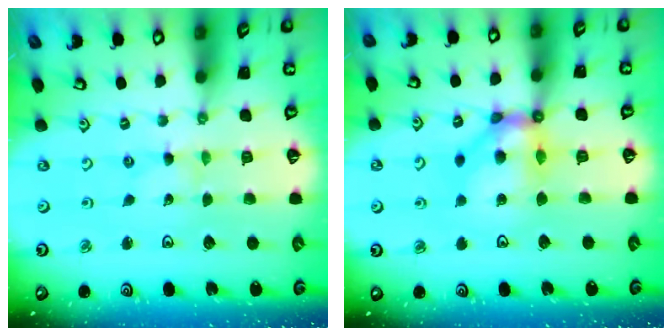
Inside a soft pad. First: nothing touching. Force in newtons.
{"total": 10.4, "press": 10.3, "slide": 1.4}